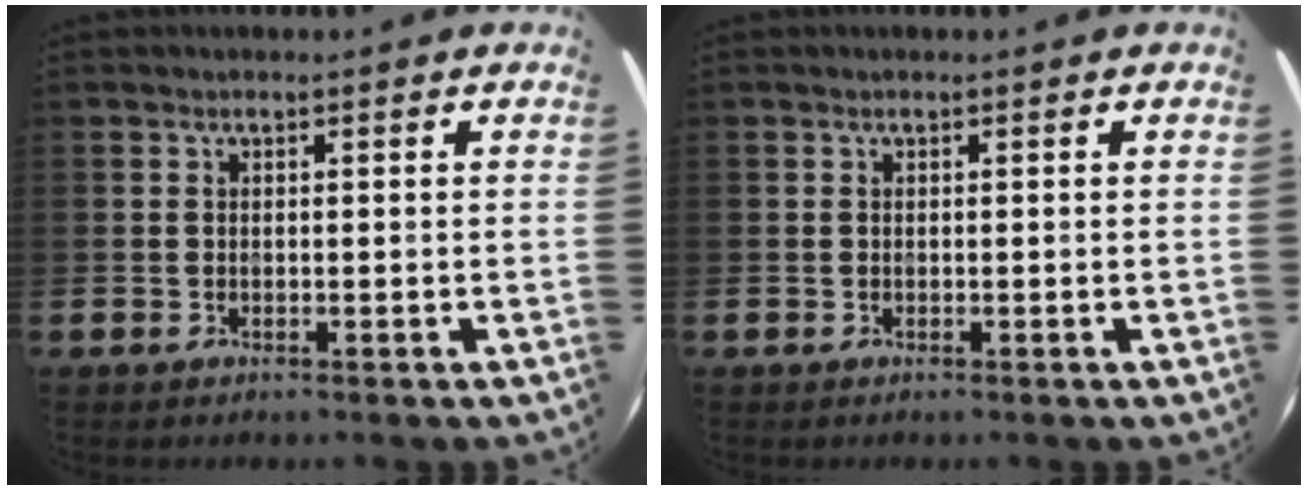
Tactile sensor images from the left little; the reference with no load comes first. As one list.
[{"total": 0.0}]